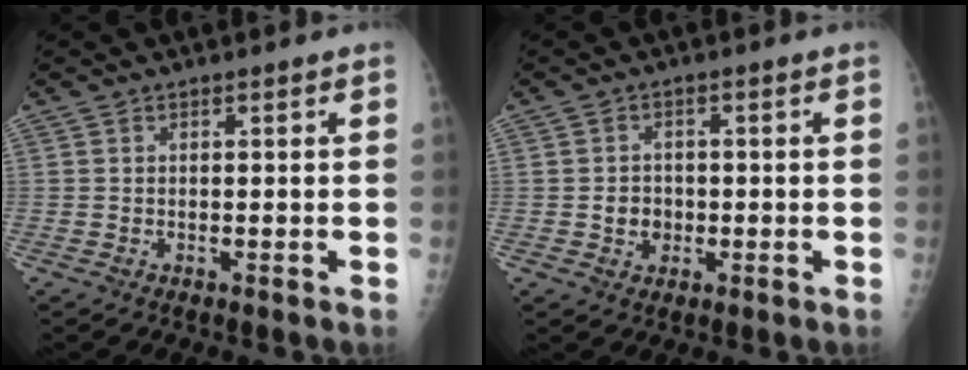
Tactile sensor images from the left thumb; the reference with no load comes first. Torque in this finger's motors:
{"motor_torque": [0.36, 0.69, 0.14, -0.18, 0.12]}